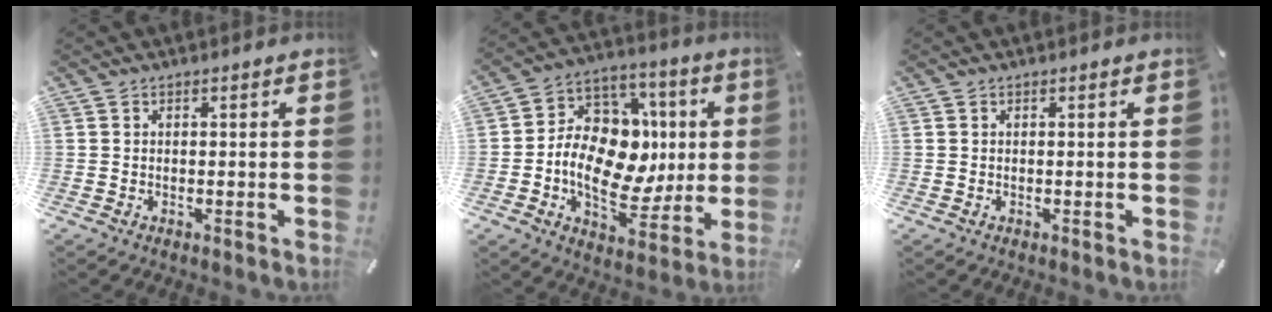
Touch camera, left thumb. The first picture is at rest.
{"total": 16.9, "force": [-1.6, 13.2, 10.6], "torque": [-0.187, 0.000, -0.022]}
{"total": 0.0}